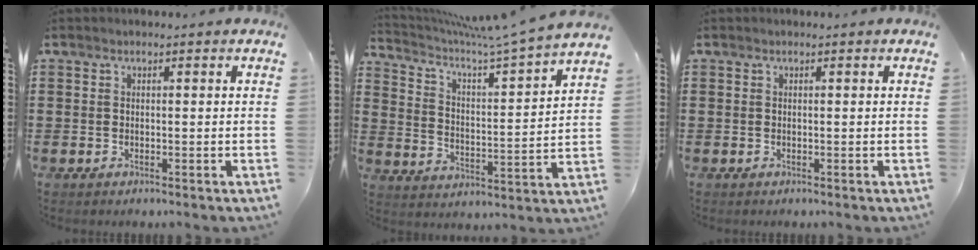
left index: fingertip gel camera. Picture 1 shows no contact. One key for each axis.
{"total": 5.5, "fx": 4.8, "fy": -0.7, "fz": 2.6, "tx": -0.073, "ty": -0.046, "tz": 0.071}
{"total": 0.0}